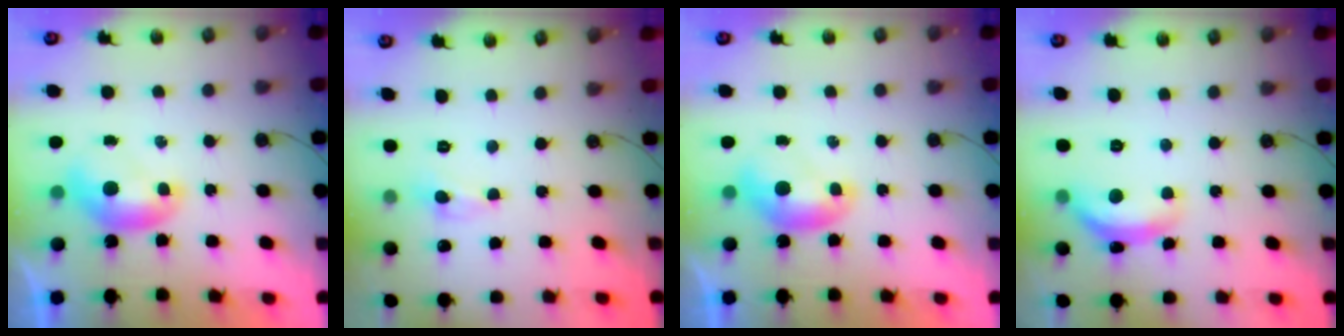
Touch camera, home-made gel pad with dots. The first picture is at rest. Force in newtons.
{"total": 0.6, "press": 0.5, "slide": 0.4}
{"total": 0.0}
{"total": 6.6, "press": 6.6, "slide": 0.7}